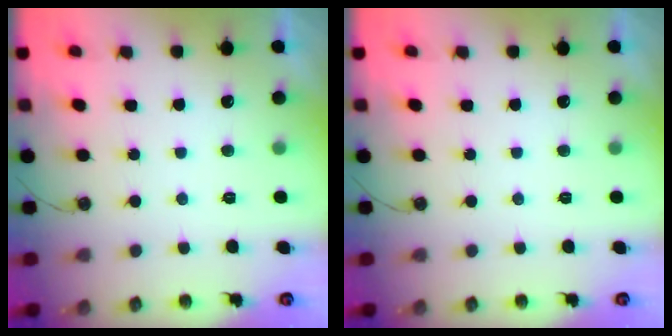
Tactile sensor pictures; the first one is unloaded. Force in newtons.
{"total": 0.0}